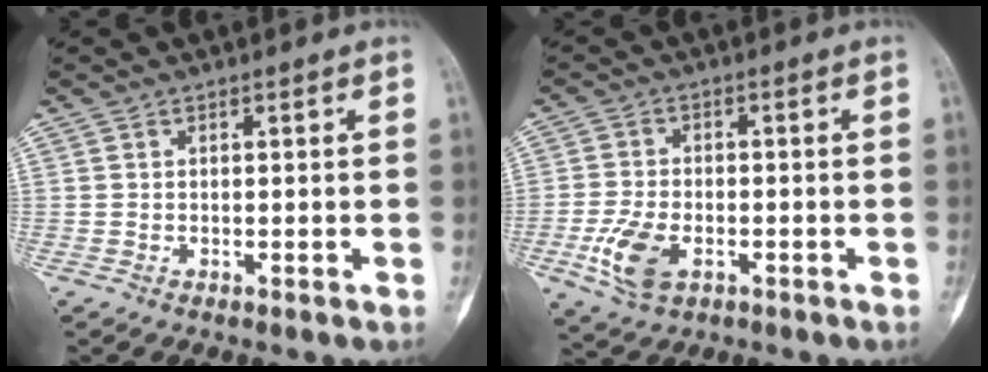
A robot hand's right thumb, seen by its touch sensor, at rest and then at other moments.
{"total": 8.2, "force": [-2.9, 4.7, 6.0], "torque": [-0.127, 0.005, -0.051]}